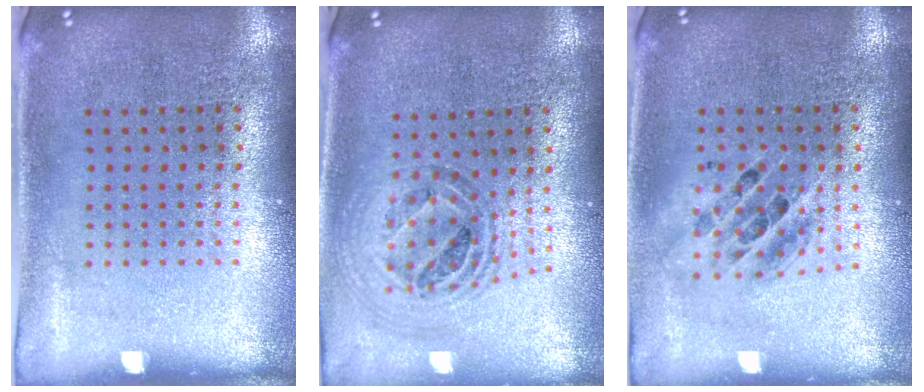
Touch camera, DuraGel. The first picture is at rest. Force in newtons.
{"total": 1.0, "press": 1.0, "slide": 0.1}
{"total": 1.4, "press": 1.2, "slide": 0.7}